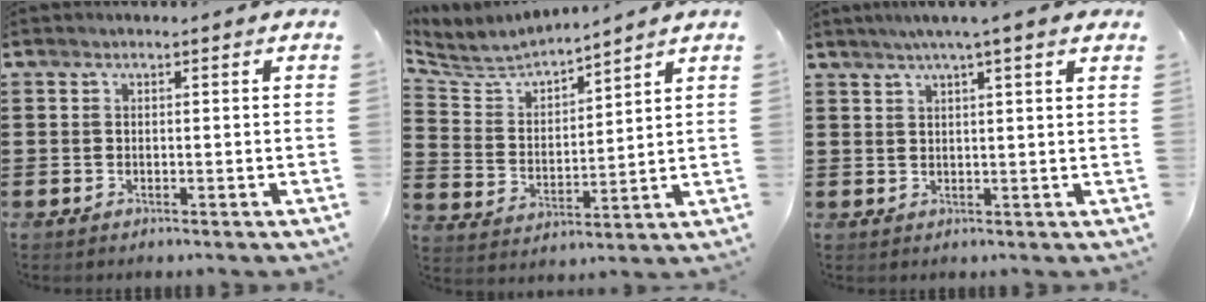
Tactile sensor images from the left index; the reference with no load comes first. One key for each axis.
{"total": 4.7, "fx": 4.5, "fy": 0.9, "fz": 1.0, "tx": -0.049, "ty": -0.031, "tz": 0.071}
{"total": 3.5, "fx": 2.5, "fy": -0.3, "fz": 2.4, "tx": -0.053, "ty": 0.003, "tz": 0.043}